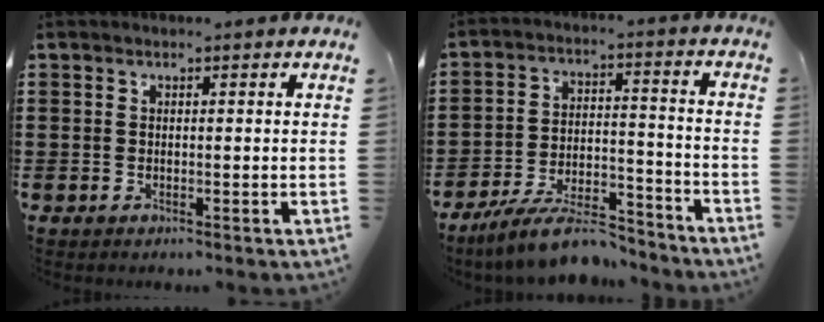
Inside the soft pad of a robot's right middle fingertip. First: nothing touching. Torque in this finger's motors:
{"motor_torque": [1.05, -0.99, 0.21, 0.15]}